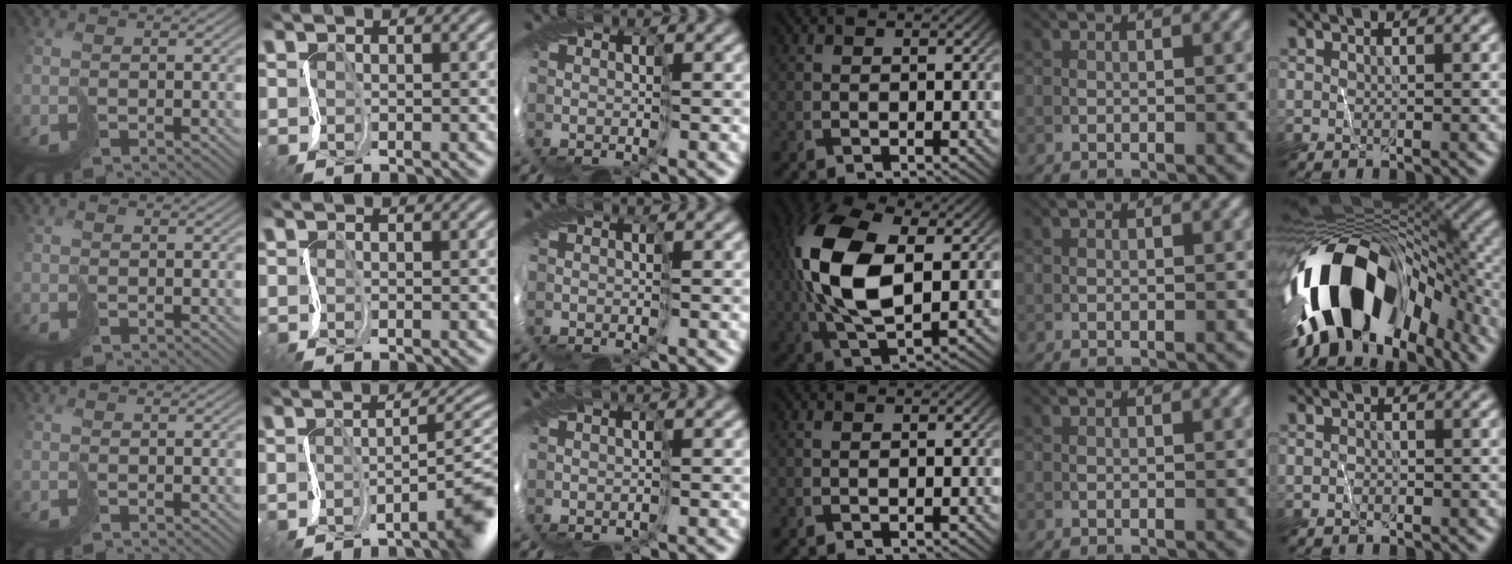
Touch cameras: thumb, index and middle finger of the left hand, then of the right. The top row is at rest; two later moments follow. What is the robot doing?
{"motion": "cut", "object": "receipt paper"}